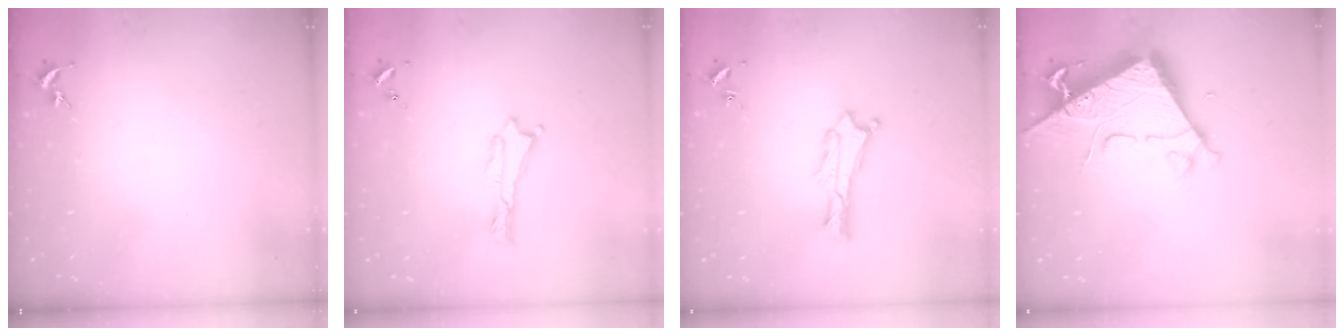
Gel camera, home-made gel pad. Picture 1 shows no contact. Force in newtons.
{"total": 0.0}
{"total": 0.9, "press": 0.9, "slide": 0.2}
{"total": 8.5, "press": 8.4, "slide": 0.9}